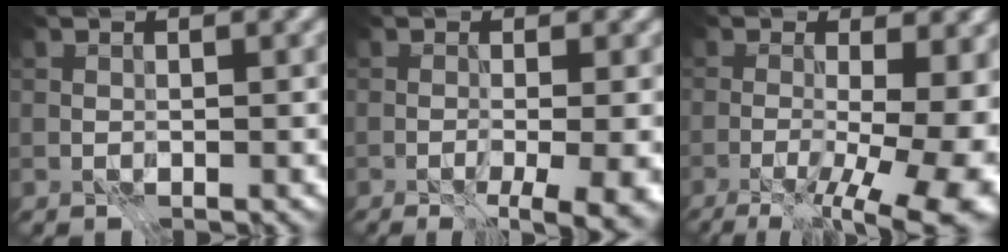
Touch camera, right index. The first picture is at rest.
{"total": 4.3, "force": [-1.7, 0.6, 4.0], "torque": [-0.056, -0.014, -0.019]}
{"total": 14.8, "force": [-2.7, 5.6, 13.4], "torque": [-0.138, -0.011, -0.030]}